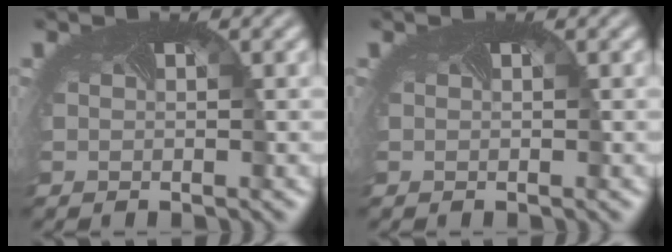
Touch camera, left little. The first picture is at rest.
{"total": 0.0}